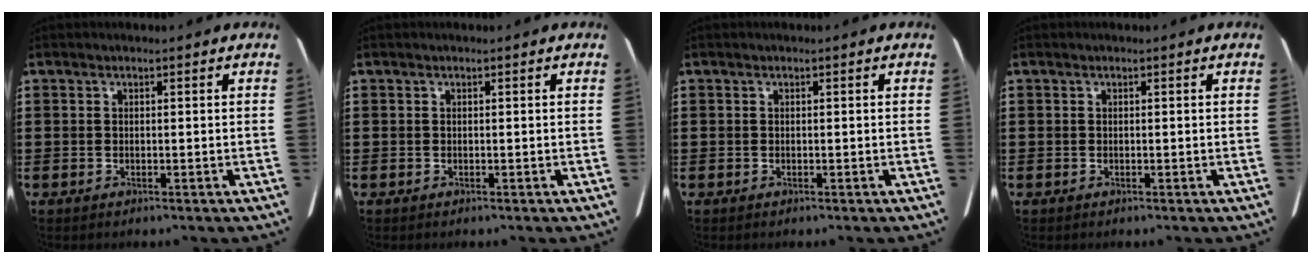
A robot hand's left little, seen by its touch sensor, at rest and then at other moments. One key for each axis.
{"total": 0.0}
{"total": 0.0}
{"total": 0.0}